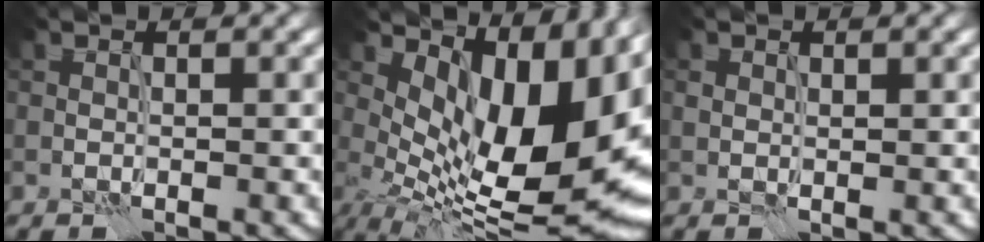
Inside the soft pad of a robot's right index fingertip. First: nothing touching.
{"total": 14.4, "force": [2.6, 6.8, 12.4], "torque": [-0.173, 0.003, 0.058]}
{"total": 0.6, "force": [0.4, 0.4, 0.2], "torque": [-0.003, -0.003, 0.011]}